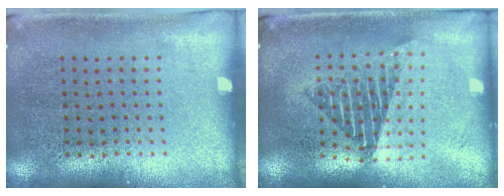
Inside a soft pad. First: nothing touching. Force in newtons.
{"total": 1.7, "press": 1.3, "slide": 1.0}